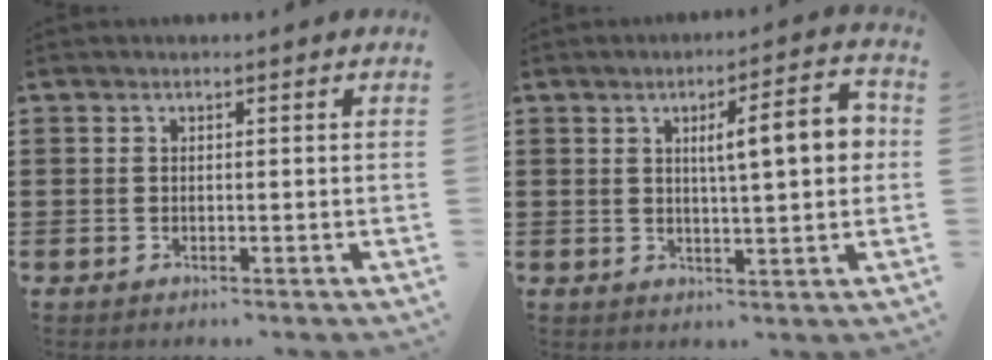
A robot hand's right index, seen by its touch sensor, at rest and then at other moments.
{"total": 8.6, "force": [1.7, 1.6, 8.2], "torque": [-0.132, -0.005, 0.018]}